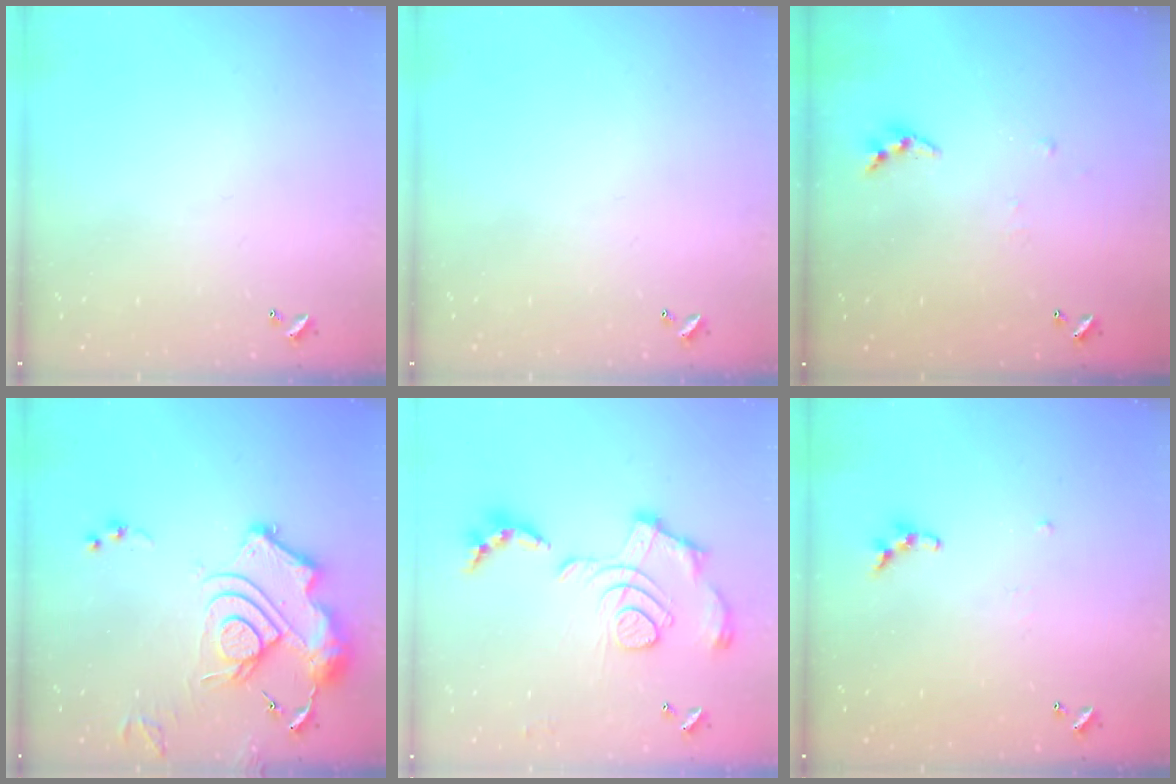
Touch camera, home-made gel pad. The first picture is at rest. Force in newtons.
{"total": 0.0}
{"total": 4.2, "press": 4.2, "slide": 0.3}
{"total": 16.8, "press": 16.7, "slide": 2.0}
{"total": 2.1, "press": 1.4, "slide": 1.5}
{"total": 4.9, "press": 4.9, "slide": 0.5}